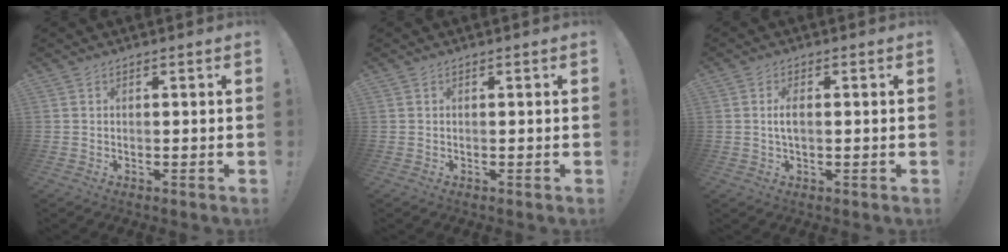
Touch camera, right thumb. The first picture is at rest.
{"total": 0.0}
{"total": 3.3, "force": [0.1, 1.4, 3.0], "torque": [-0.060, 0.002, -0.003]}